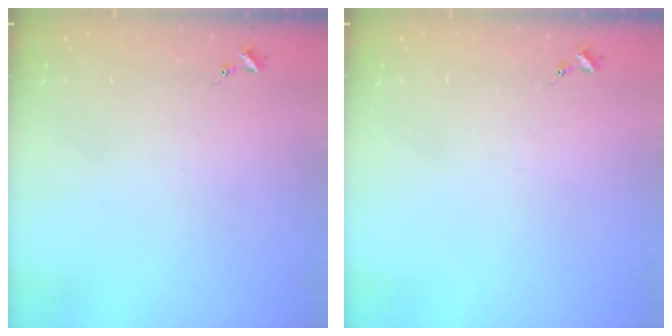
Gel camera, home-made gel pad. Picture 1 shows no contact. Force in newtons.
{"total": 0.0}